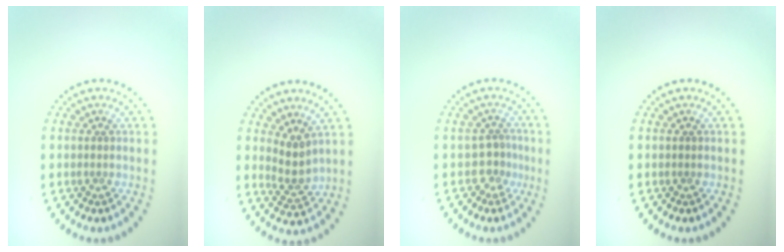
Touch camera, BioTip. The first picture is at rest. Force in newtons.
{"total": 2.3, "press": 1.6, "slide": 1.6}
{"total": 1.7, "press": 1.1, "slide": 1.3}
{"total": 0.0}